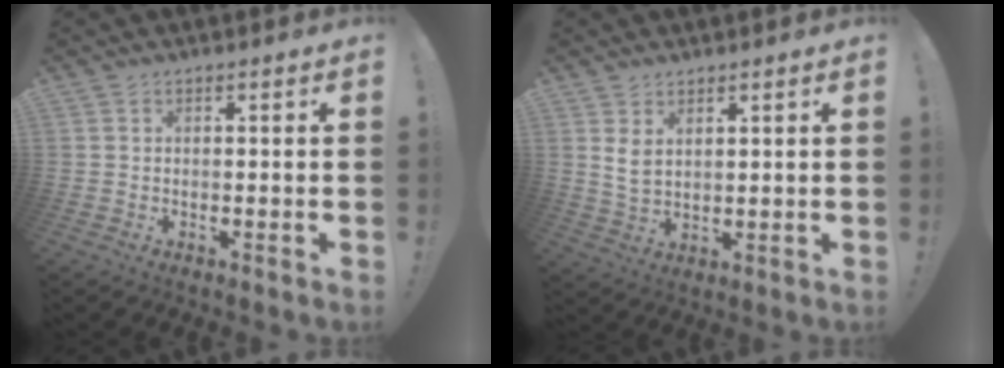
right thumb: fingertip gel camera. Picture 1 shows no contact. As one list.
[{"total": 4.8, "force": [2.5, 2.8, 2.9], "torque": [-0.057, -0.011, 0.048]}]